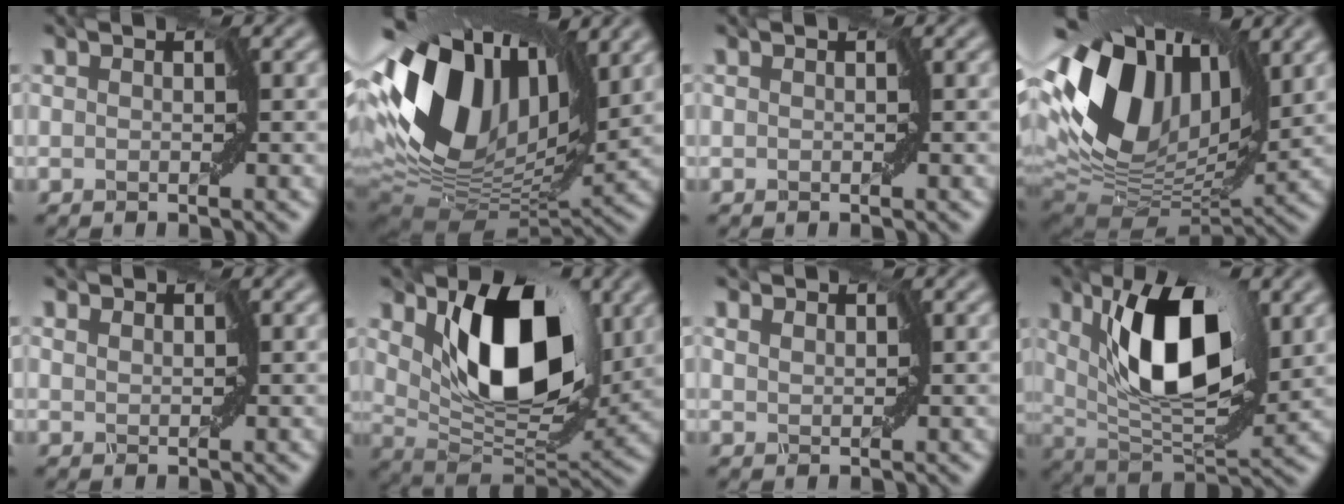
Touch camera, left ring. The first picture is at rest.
{"total": 15.2, "force": [4.1, 9.2, 11.3], "torque": [-0.239, 0.027, 0.057]}
{"total": 0.0}
{"total": 13.7, "force": [4.1, 8.5, 9.9], "torque": [-0.208, 0.023, 0.064]}
{"total": 0.9, "force": [0.8, 0.4, -0.1], "torque": [-0.002, 0.002, 0.010]}
{"total": 10.1, "force": [3.7, 5.5, 7.6], "torque": [-0.125, -0.017, 0.066]}
{"total": 1.1, "force": [1.1, 0.4, -0.2], "torque": [-0.002, 0.001, 0.016]}
{"total": 10.2, "force": [3.0, 4.3, 8.7], "torque": [-0.142, -0.001, 0.047]}